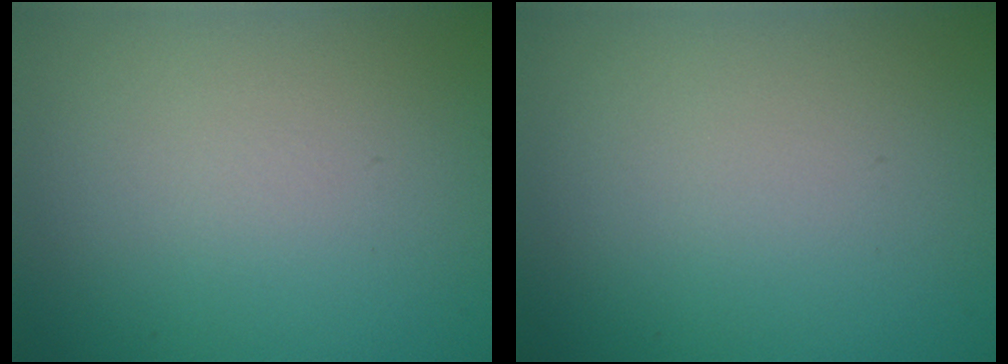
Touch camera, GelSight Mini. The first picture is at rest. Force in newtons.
{"total": 0.0}